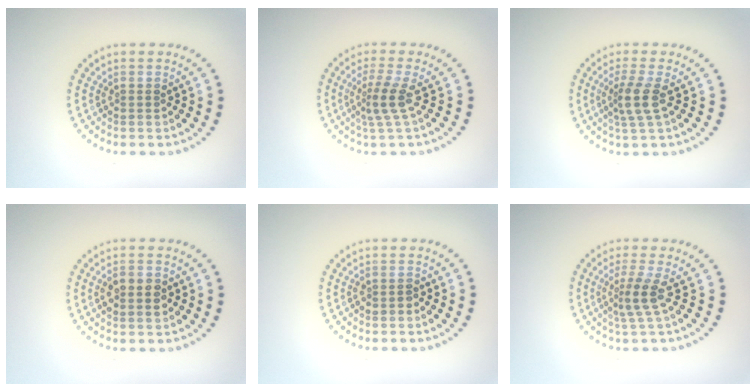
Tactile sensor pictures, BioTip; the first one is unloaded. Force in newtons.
{"total": 2.6, "press": 1.8, "slide": 1.8}
{"total": 2.7, "press": 2.1, "slide": 1.6}
{"total": 2.3, "press": 2.3, "slide": 0.0}
{"total": 0.9, "press": 0.8, "slide": 0.4}
{"total": 2.4, "press": 1.7, "slide": 1.8}